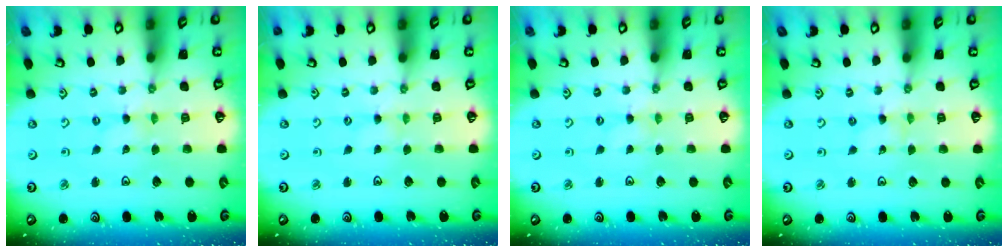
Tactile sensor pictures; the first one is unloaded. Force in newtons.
{"total": 0.8, "press": 0.8, "slide": 0.1}
{"total": 0.0}
{"total": 0.0}